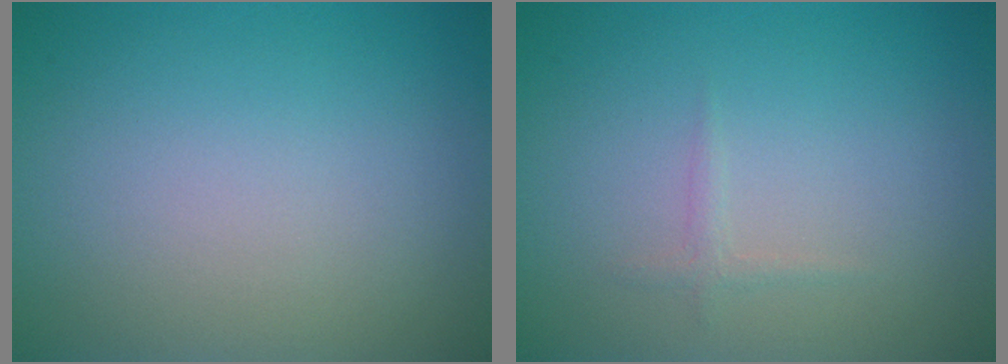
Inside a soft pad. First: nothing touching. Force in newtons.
{"total": 0.7, "press": 0.7, "slide": 0.1}